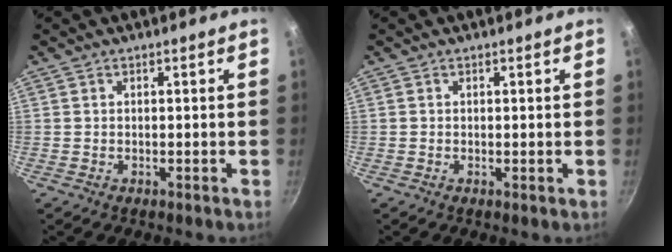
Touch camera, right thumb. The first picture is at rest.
{"total": 0.0}